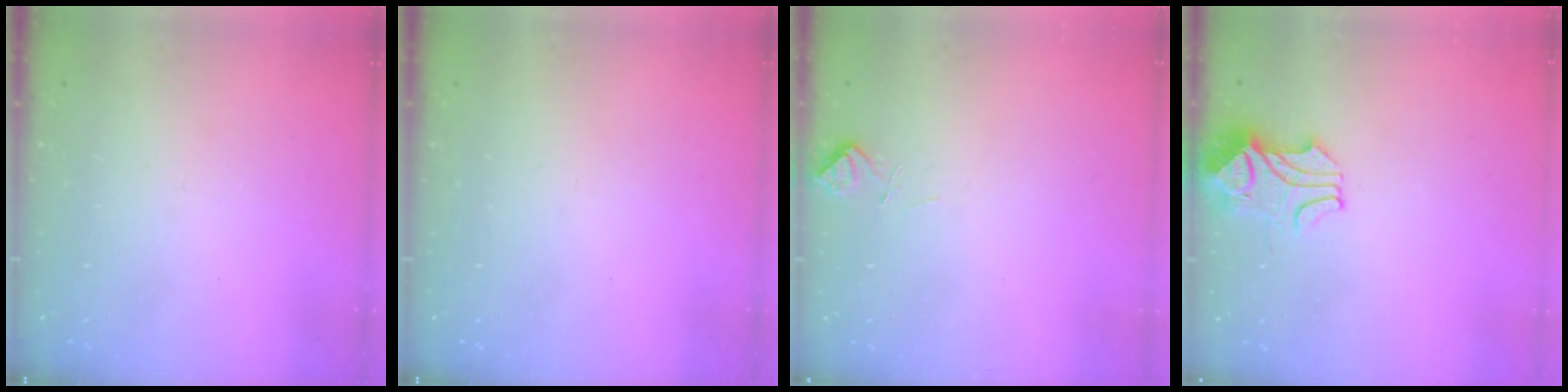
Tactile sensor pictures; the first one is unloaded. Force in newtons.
{"total": 0.0}
{"total": 1.5, "press": 1.3, "slide": 0.8}
{"total": 2.1, "press": 2.0, "slide": 0.8}